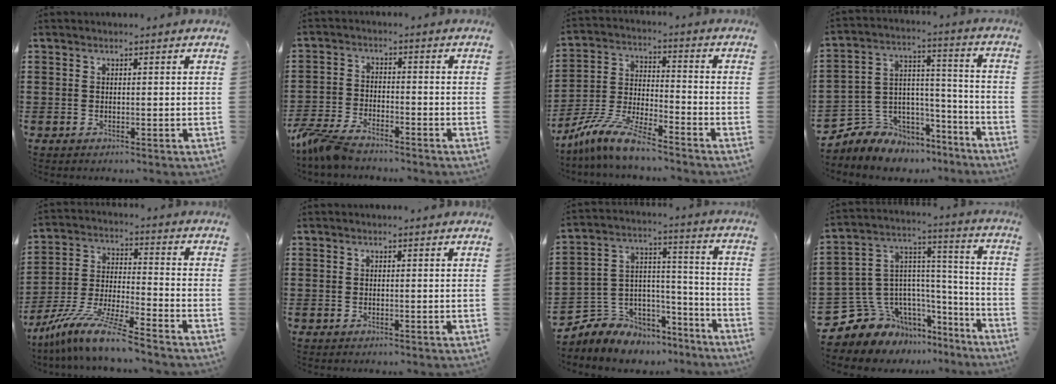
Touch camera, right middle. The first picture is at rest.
{"total": 5.1, "force": [-4.7, 0.8, 2.0], "torque": [-0.069, -0.012, -0.099]}
{"total": 8.6, "force": [-7.6, 0.5, 4.0], "torque": [-0.097, 0.000, -0.156]}
{"total": 5.5, "force": [-4.1, 3.5, -0.9], "torque": [-0.002, -0.003, -0.080]}
{"total": 10.2, "force": [-8.9, -0.4, 4.9], "torque": [-0.107, -0.002, -0.181]}
{"total": 0.0}
{"total": 5.6, "force": [-4.5, 3.2, -1.0], "torque": [-0.006, -0.005, -0.091]}
{"total": 9.0, "force": [-6.3, 6.3, 0.5], "torque": [-0.055, -0.013, -0.118]}